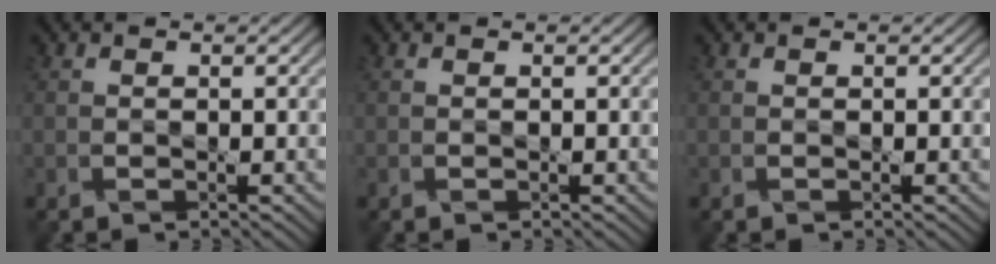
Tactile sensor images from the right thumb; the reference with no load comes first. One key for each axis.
{"total": 0.0}
{"total": 0.0}